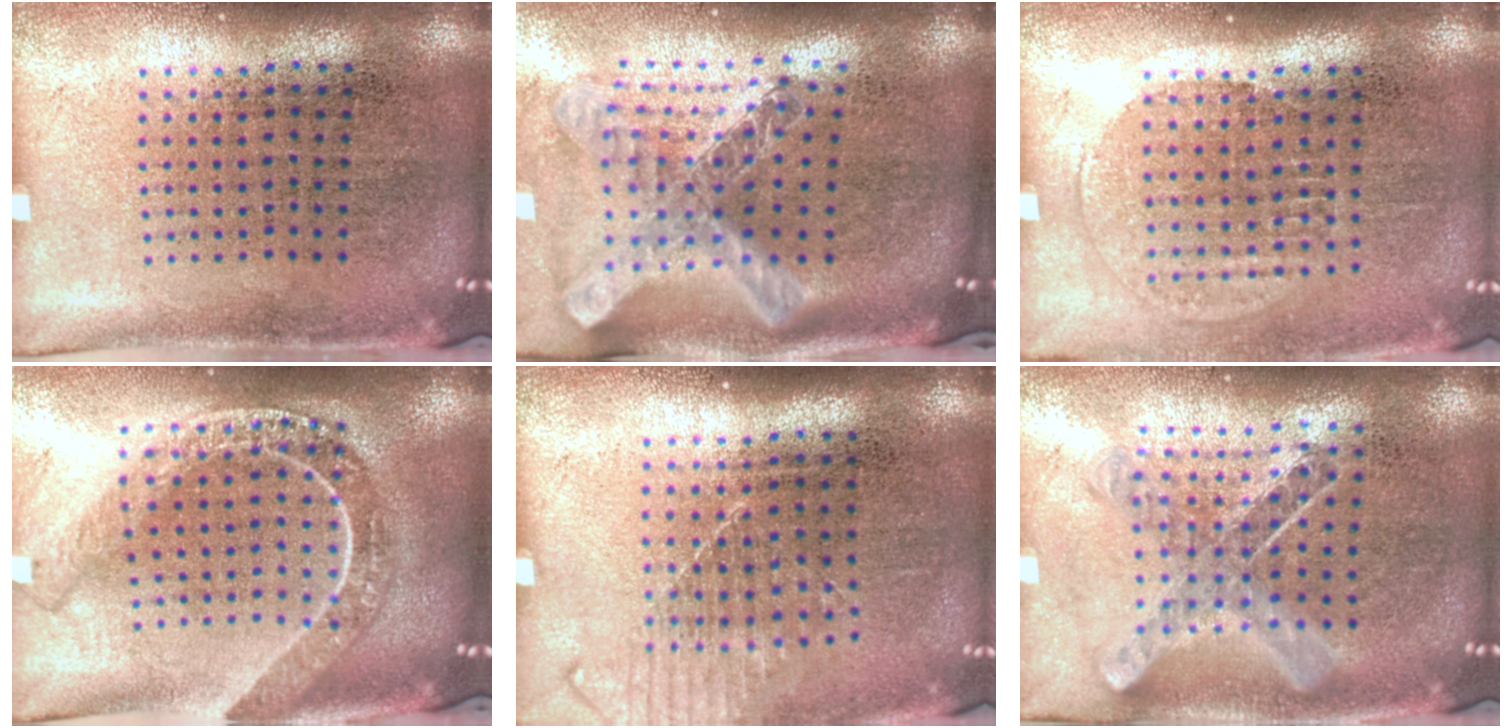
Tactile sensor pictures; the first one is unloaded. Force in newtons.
{"total": 2.8, "press": 2.0, "slide": 2.0}
{"total": 1.3, "press": 1.2, "slide": 0.5}
{"total": 2.2, "press": 1.9, "slide": 1.2}
{"total": 1.2, "press": 1.0, "slide": 0.6}
{"total": 0.9, "press": 0.9, "slide": 0.0}